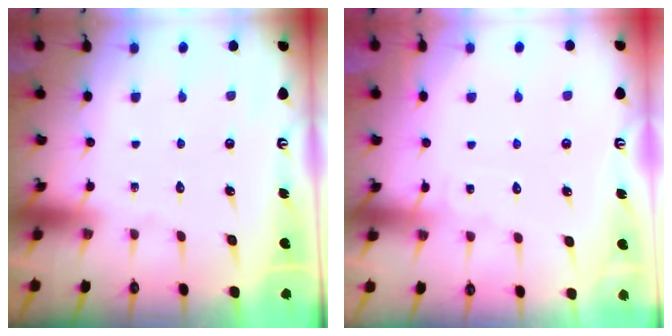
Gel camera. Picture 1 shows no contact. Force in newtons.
{"total": 3.5, "press": 3.5, "slide": 0.4}